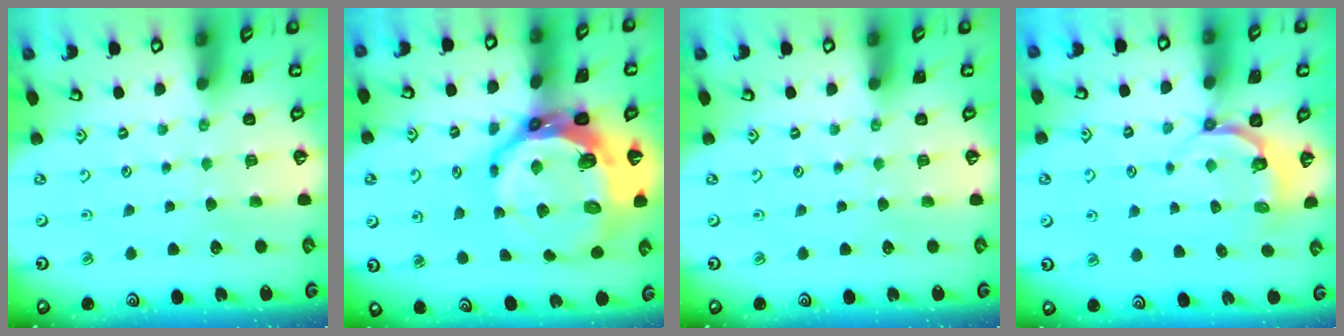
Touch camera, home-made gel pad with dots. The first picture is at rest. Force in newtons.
{"total": 16.9, "press": 16.1, "slide": 5.3}
{"total": 0.0}
{"total": 5.1, "press": 4.0, "slide": 3.1}